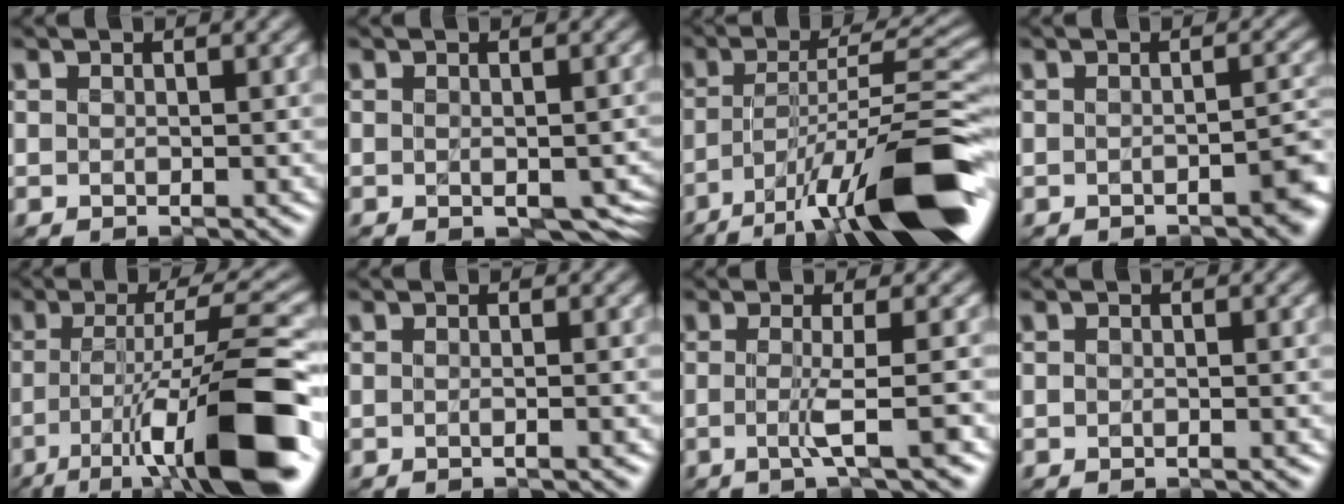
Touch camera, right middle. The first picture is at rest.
{"total": 3.9, "force": [-0.7, 2.5, 3.0], "torque": [-0.046, -0.016, -0.008]}
{"total": 12.9, "force": [-7.2, 1.2, 10.7], "torque": [-0.164, 0.010, -0.128]}
{"total": 3.2, "force": [-1.6, 1.2, 2.5], "torque": [-0.023, 0.001, -0.032]}
{"total": 11.7, "force": [-3.8, 1.3, 11.0], "torque": [-0.158, 0.011, -0.073]}
{"total": 0.5, "force": [-0.3, -0.5, 0.0], "torque": [0.003, 0.002, -0.011]}
{"total": 2.3, "force": [-0.8, -1.1, 1.8], "torque": [-0.038, 0.002, -0.024]}
{"total": 0.0}